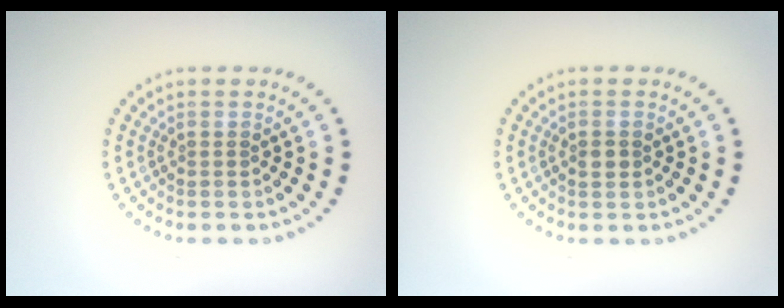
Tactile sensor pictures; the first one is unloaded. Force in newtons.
{"total": 1.1, "press": 1.1, "slide": 0.1}